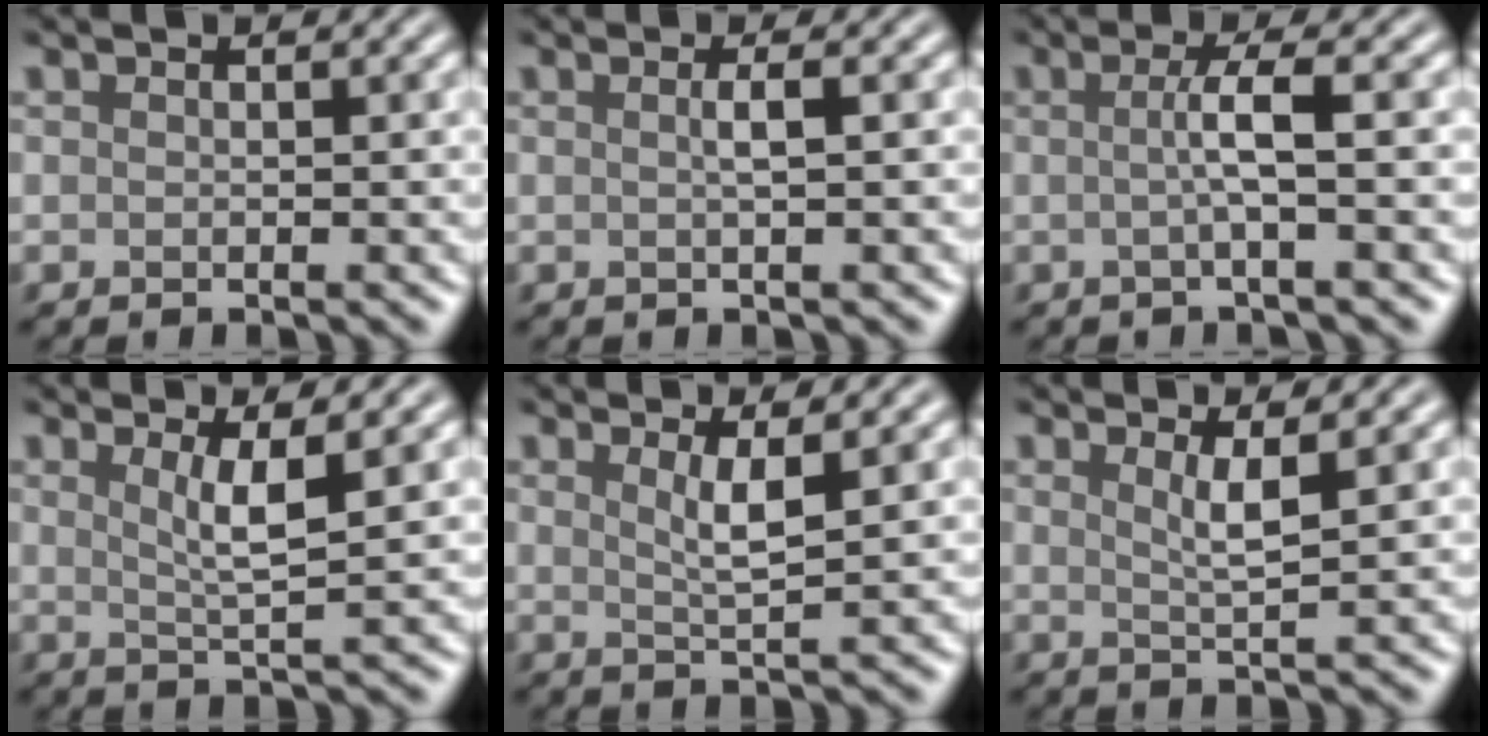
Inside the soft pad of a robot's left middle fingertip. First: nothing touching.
{"total": 1.4, "force": [0.1, 0.3, 1.4], "torque": [-0.023, 0.004, -0.002]}
{"total": 2.8, "force": [-0.1, 0.4, 2.7], "torque": [-0.051, -0.002, -0.006]}
{"total": 3.1, "force": [1.0, 0.6, 2.9], "torque": [-0.047, -0.004, 0.019]}
{"total": 2.6, "force": [1.0, 0.6, 2.4], "torque": [-0.037, -0.005, 0.017]}
{"total": 2.4, "force": [1.0, 0.5, 2.1], "torque": [-0.033, -0.004, 0.015]}